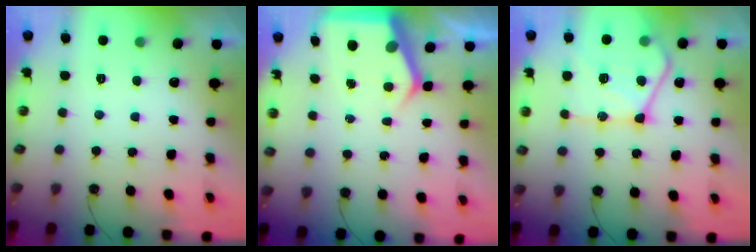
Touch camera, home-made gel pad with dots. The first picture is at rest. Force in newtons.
{"total": 5.0, "press": 5.0, "slide": 0.5}
{"total": 19.2, "press": 19.1, "slide": 2.2}